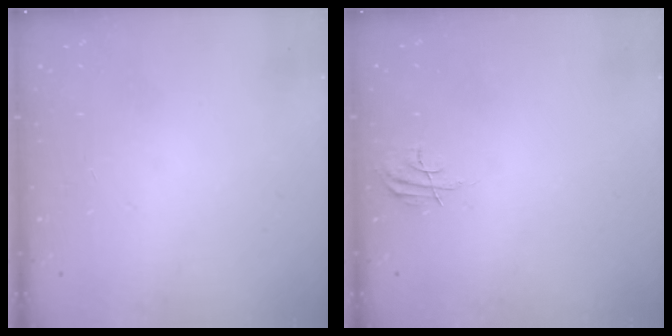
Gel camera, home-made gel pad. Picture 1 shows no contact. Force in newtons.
{"total": 4.8, "press": 4.8, "slide": 0.4}